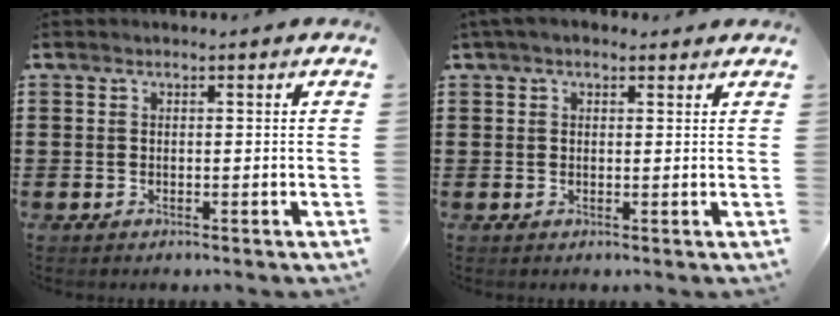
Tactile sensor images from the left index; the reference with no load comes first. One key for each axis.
{"total": 2.3, "fx": 1.5, "fy": 1.1, "fz": 1.3, "tx": -0.030, "ty": 0.009, "tz": 0.028}